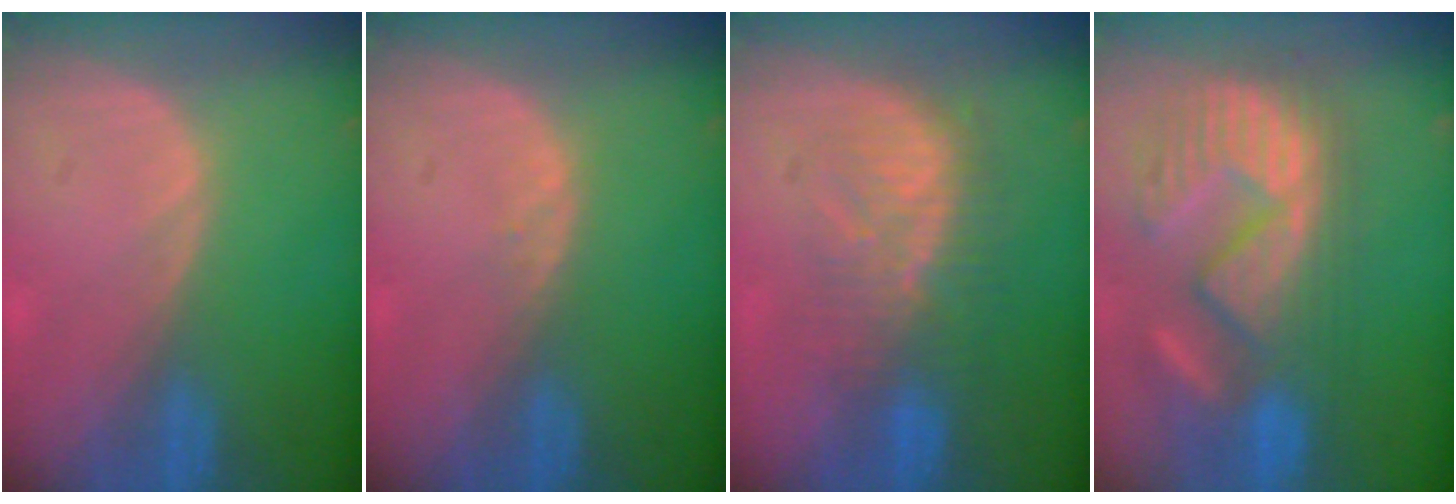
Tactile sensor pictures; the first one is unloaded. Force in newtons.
{"total": 0.7, "press": 0.6, "slide": 0.2}
{"total": 8.0, "press": 7.8, "slide": 1.6}
{"total": 12.3, "press": 11.6, "slide": 4.0}